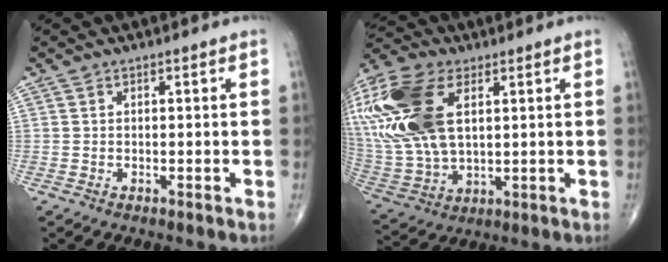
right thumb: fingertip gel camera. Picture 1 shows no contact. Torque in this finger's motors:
{"motor_torque": [2.11, 2.90, 2.00, 0.77, 0.27]}